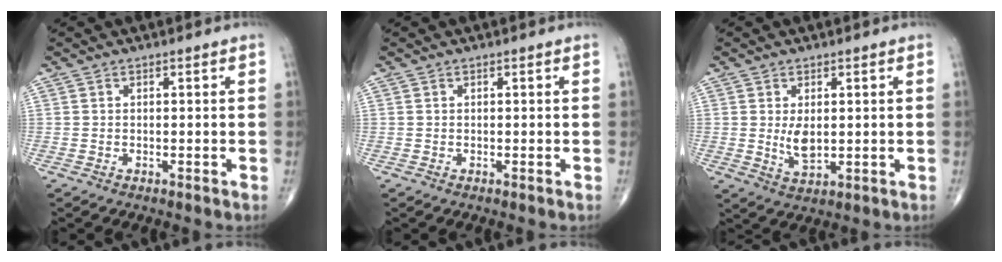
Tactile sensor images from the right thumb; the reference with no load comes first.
{"total": 0.0}
{"total": 4.4, "force": [0.4, 2.3, 3.7], "torque": [-0.061, -0.013, 0.016]}